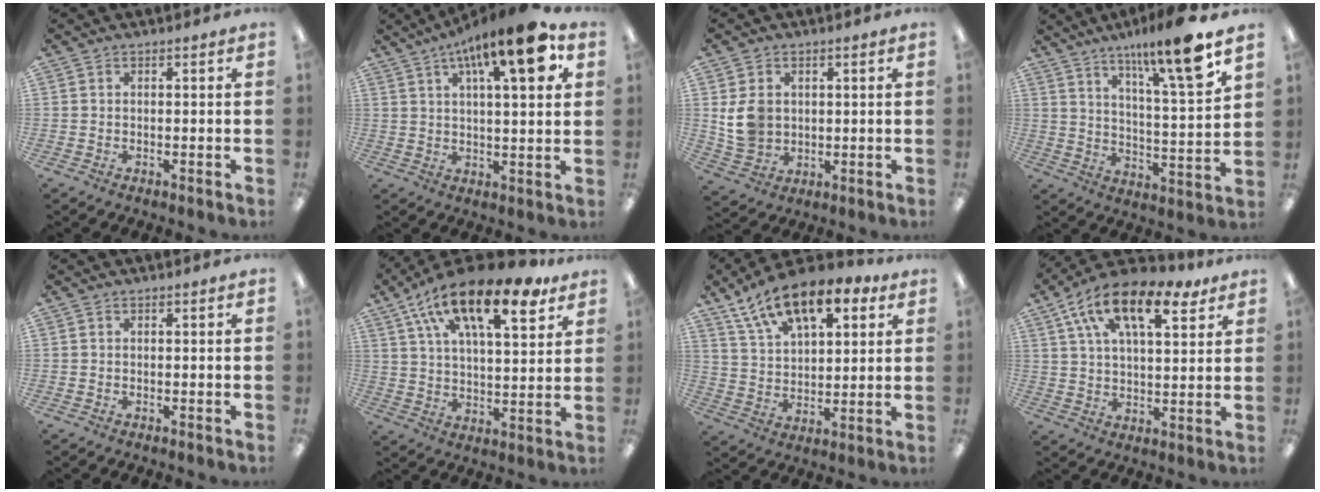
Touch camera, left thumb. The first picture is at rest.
{"total": 16.1, "force": [7.9, 4.5, 13.3], "torque": [-0.200, -0.031, 0.118]}
{"total": 7.2, "force": [1.5, 6.0, 3.7], "torque": [-0.067, 0.001, 0.029]}
{"total": 15.4, "force": [10.8, 1.9, 10.8], "torque": [-0.168, -0.064, 0.166]}
{"total": 0.0}
{"total": 20.6, "force": [12.2, 7.8, 14.7], "torque": [-0.244, -0.054, 0.201]}
{"total": 15.9, "force": [10.5, 7.2, 9.5], "torque": [-0.166, -0.043, 0.186]}
{"total": 17.1, "force": [9.5, 7.9, 11.8], "torque": [-0.195, -0.029, 0.160]}